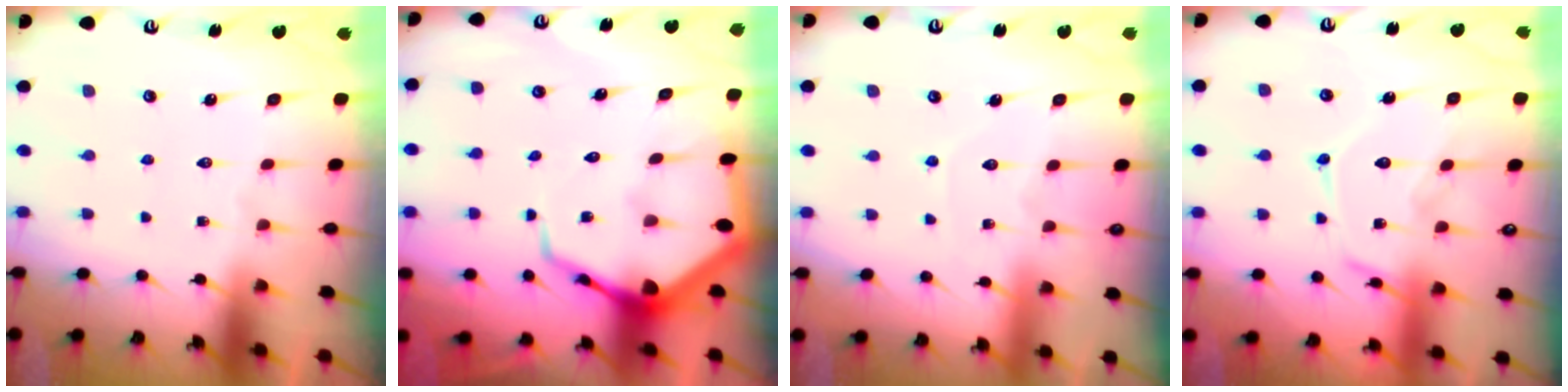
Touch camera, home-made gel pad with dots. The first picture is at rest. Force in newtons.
{"total": 8.7, "press": 8.6, "slide": 1.0}
{"total": 4.4, "press": 4.3, "slide": 0.3}
{"total": 11.7, "press": 11.6, "slide": 0.7}